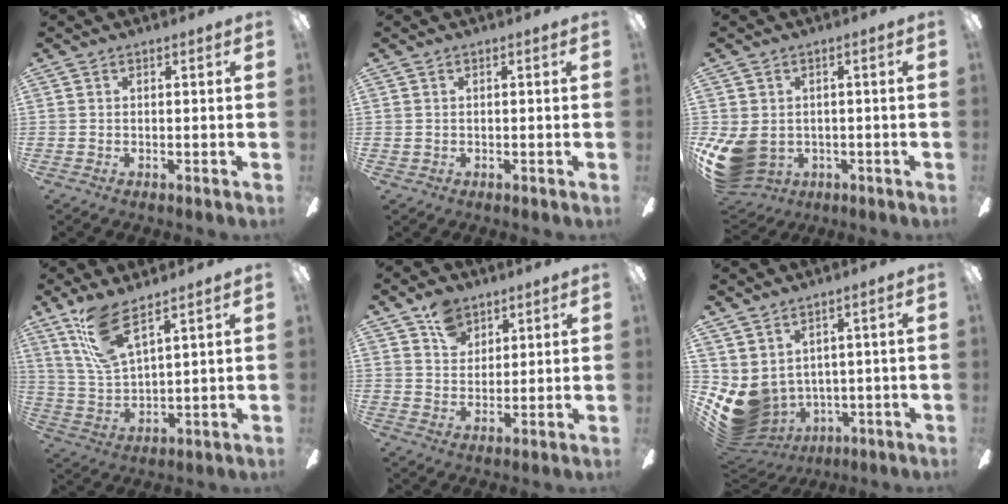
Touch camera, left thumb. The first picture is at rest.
{"total": 0.8, "force": [0.3, 0.7, 0.4], "torque": [-0.009, 0.004, 0.005]}
{"total": 8.7, "force": [-1.9, 6.9, 4.9], "torque": [-0.119, 0.003, -0.031]}
{"total": 11.7, "force": [8.1, 3.3, 7.8], "torque": [-0.176, -0.026, 0.150]}
{"total": 7.4, "force": [5.1, 4.7, 2.6], "torque": [-0.044, -0.011, 0.094]}
{"total": 8.3, "force": [0.4, 7.2, 4.0], "torque": [-0.127, -0.024, 0.020]}